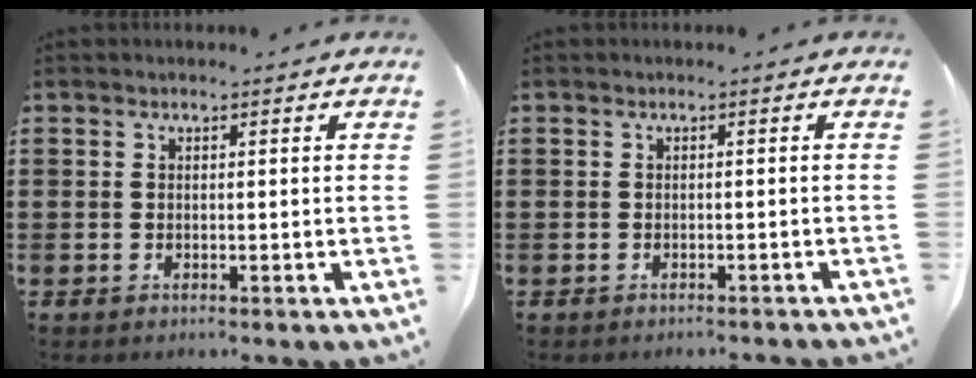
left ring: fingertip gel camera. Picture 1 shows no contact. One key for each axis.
{"total": 0.8, "fx": -0.7, "fy": -0.1, "fz": 0.3, "tx": -0.006, "ty": -0.002, "tz": -0.014}